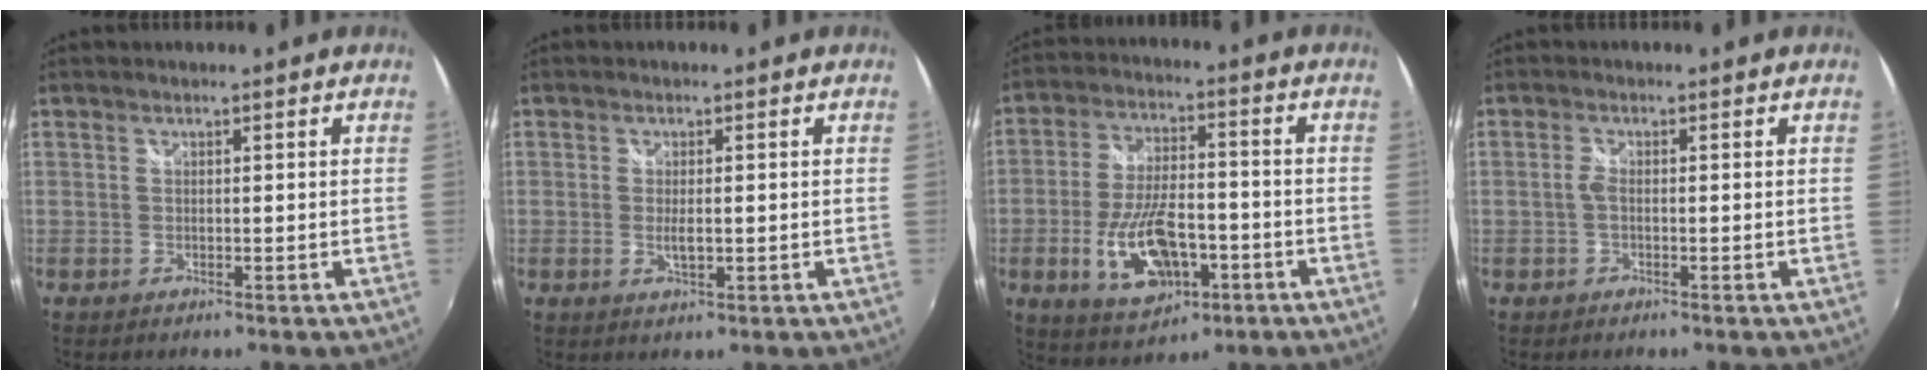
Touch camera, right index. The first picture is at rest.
{"total": 2.6, "force": [-0.3, 0.9, 2.4], "torque": [-0.043, -0.006, -0.002]}
{"total": 13.4, "force": [-4.7, 6.1, 11.0], "torque": [-0.228, -0.009, -0.073]}
{"total": 1.5, "force": [-0.3, 0.5, 1.4], "torque": [-0.029, 0.003, -0.009]}